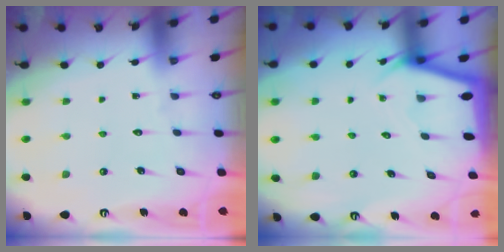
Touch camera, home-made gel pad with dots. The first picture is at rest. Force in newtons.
{"total": 2.7, "press": 2.7, "slide": 0.3}